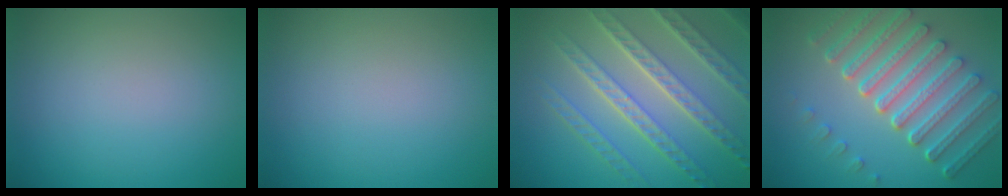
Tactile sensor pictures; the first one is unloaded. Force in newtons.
{"total": 0.0}
{"total": 8.3, "press": 5.8, "slide": 5.9}
{"total": 7.5, "press": 5.6, "slide": 5.0}